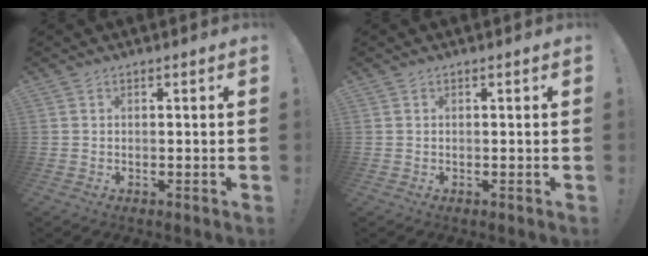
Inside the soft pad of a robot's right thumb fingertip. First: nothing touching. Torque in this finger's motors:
{"motor_torque": [0.07, 0.00, -0.03, 0.07, 0.07]}